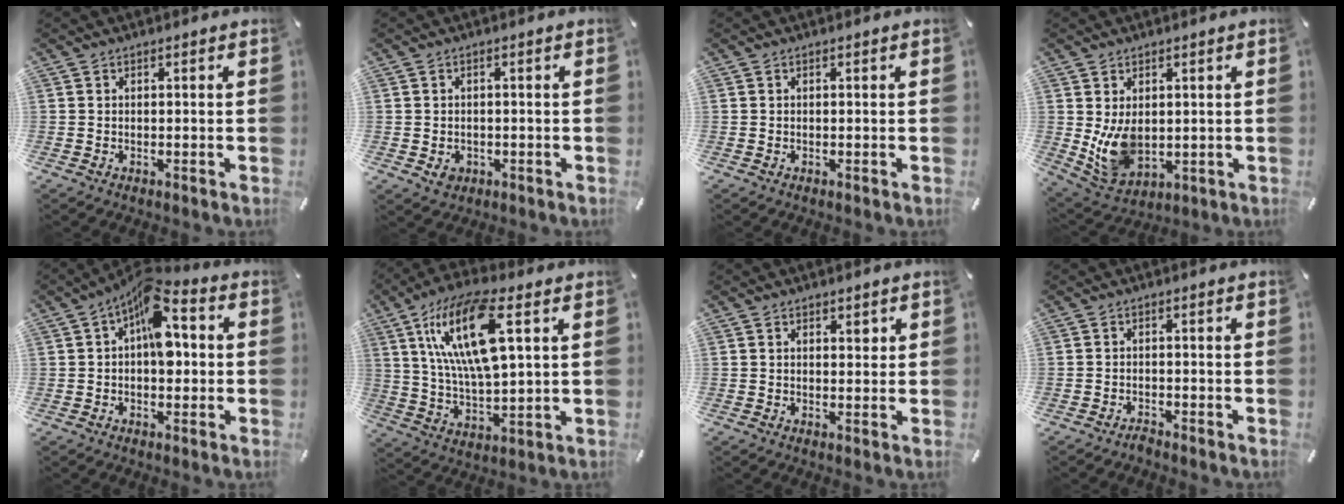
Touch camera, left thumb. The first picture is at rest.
{"total": 2.7, "force": [-0.9, 2.3, 1.2], "torque": [-0.013, 0.000, -0.017]}
{"total": 0.0}
{"total": 9.1, "force": [1.0, 6.7, 6.1], "torque": [-0.123, -0.013, 0.020]}
{"total": 10.8, "force": [2.5, 6.0, 8.7], "torque": [-0.114, -0.019, 0.042]}
{"total": 19.0, "force": [7.5, 7.2, 16.0], "torque": [-0.338, -0.012, 0.119]}
{"total": 1.8, "force": [0.8, 1.2, 1.0], "torque": [-0.005, -0.004, 0.010]}
{"total": 1.7, "force": [-1.6, 0.2, 0.2], "torque": [-0.007, 0.005, -0.033]}